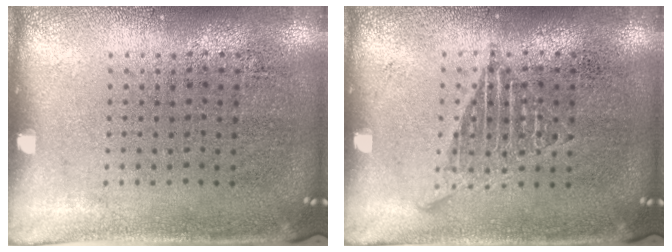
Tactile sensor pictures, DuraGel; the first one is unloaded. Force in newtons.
{"total": 1.7, "press": 1.7, "slide": 0.2}